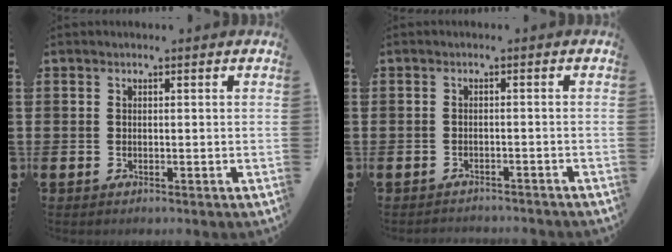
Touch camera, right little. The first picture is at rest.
{"total": 1.1, "force": [-1.1, 0.0, -0.1], "torque": [-0.001, 0.003, -0.025]}